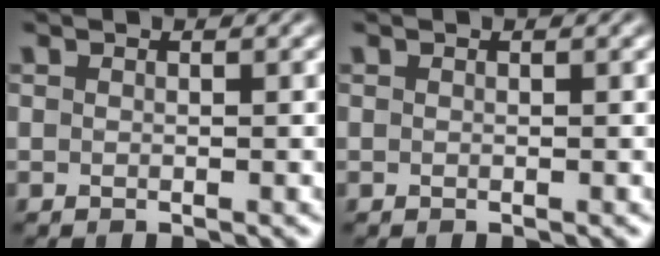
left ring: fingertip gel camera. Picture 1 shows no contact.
{"total": 0.0}